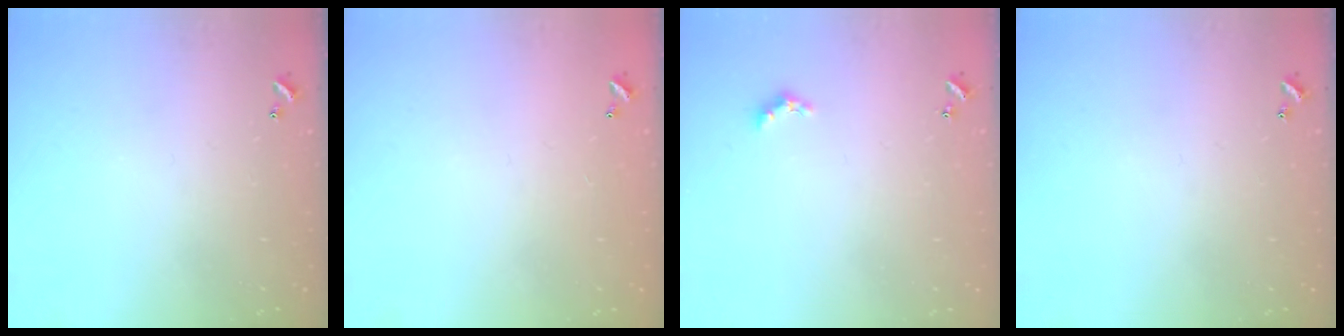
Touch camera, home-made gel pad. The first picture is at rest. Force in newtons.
{"total": 2.9, "press": 2.9, "slide": 0.1}
{"total": 1.5, "press": 1.4, "slide": 0.4}
{"total": 0.0}